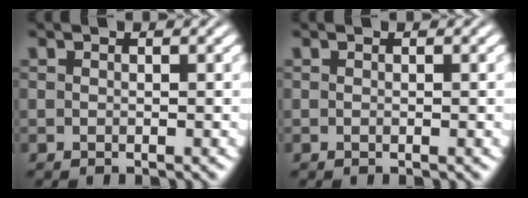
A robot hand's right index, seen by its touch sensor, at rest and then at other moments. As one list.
[{"total": 0.0}]